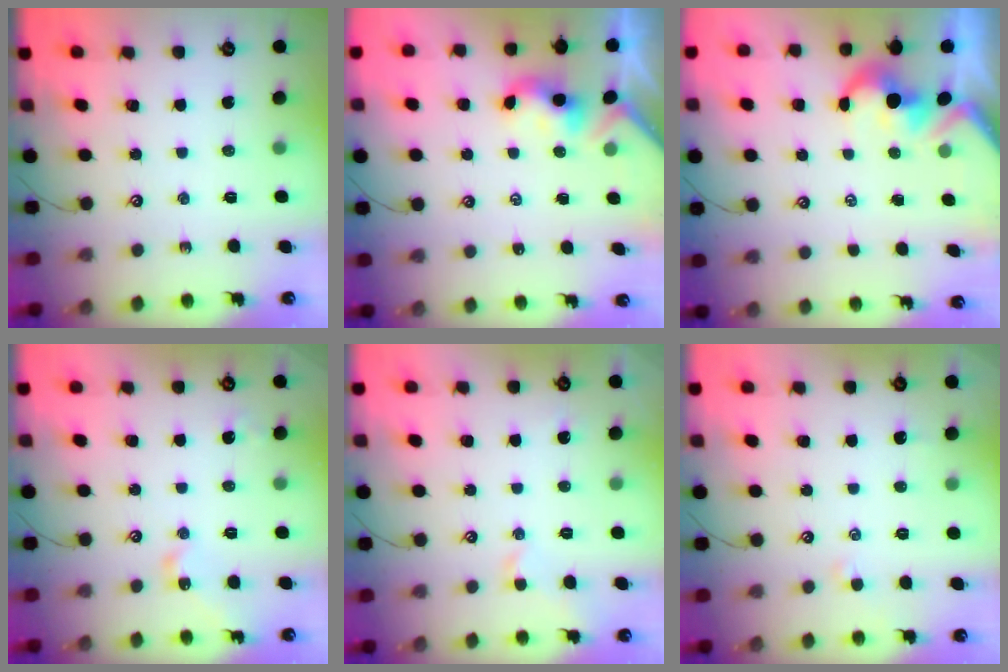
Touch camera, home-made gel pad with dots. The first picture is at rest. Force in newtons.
{"total": 2.3, "press": 2.3, "slide": 0.3}
{"total": 1.7, "press": 1.3, "slide": 1.0}
{"total": 6.3, "press": 6.3, "slide": 0.4}
{"total": 0.9, "press": 0.8, "slide": 0.3}
{"total": 1.6, "press": 1.5, "slide": 0.3}